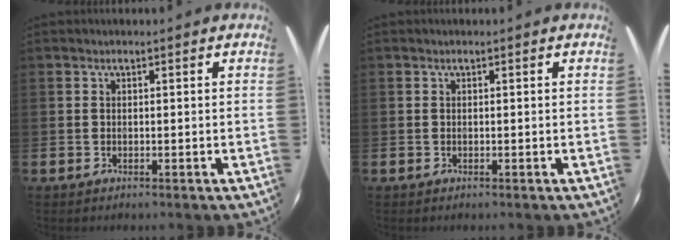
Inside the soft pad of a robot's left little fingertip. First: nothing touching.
{"total": 0.0}